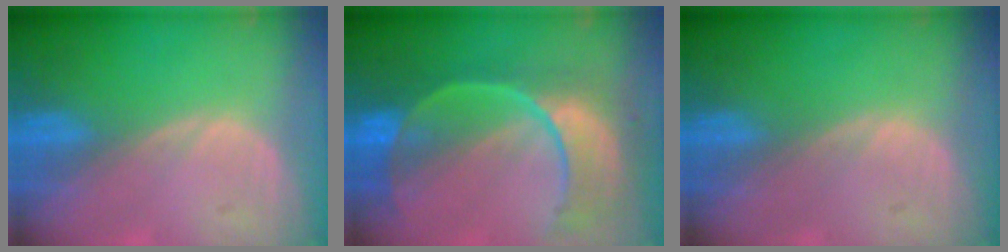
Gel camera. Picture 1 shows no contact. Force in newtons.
{"total": 11.2, "press": 9.4, "slide": 6.1}
{"total": 0.0}